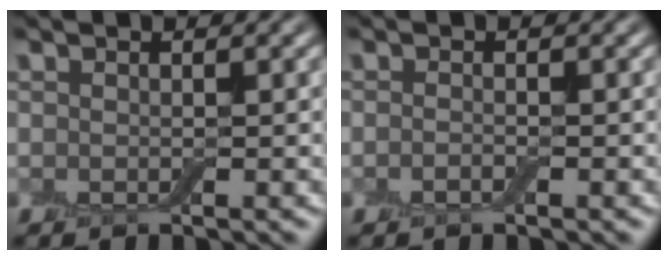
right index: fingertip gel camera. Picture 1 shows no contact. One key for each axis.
{"total": 0.7, "fx": -0.4, "fy": 0.2, "fz": 0.5, "tx": -0.012, "ty": -0.001, "tz": -0.008}